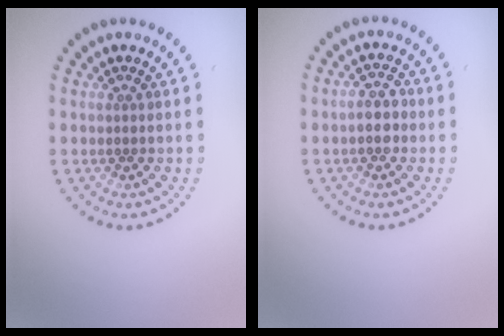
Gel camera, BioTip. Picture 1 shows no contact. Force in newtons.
{"total": 2.0, "press": 2.0, "slide": 0.6}